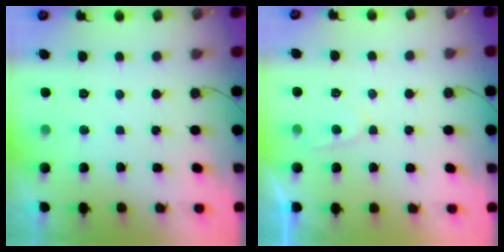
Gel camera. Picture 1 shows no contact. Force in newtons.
{"total": 2.9, "press": 2.9, "slide": 0.4}